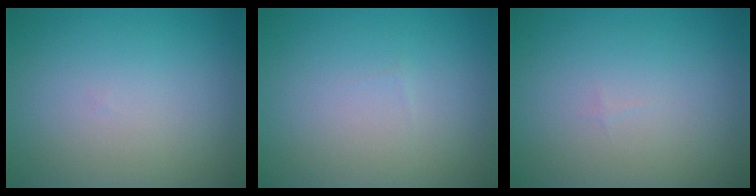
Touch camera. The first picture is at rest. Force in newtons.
{"total": 0.0}
{"total": 0.0}